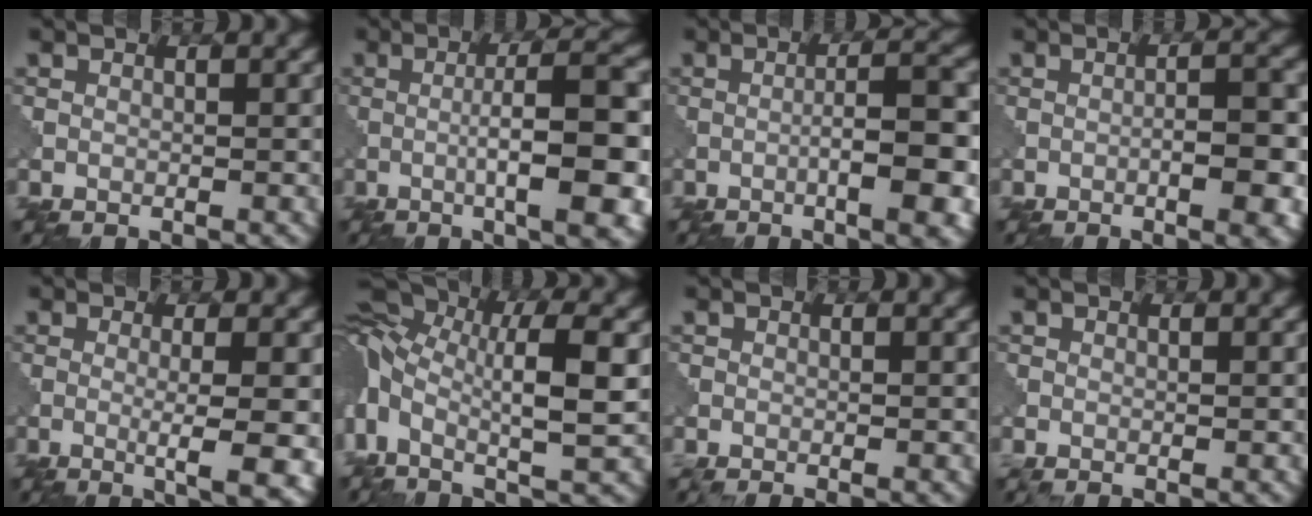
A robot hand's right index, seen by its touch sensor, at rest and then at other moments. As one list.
[{"total": 8.9, "force": [-1.6, 1.6, 8.6], "torque": [-0.104, 0.011, -0.022]}, {"total": 6.5, "force": [-2.0, 1.3, 6.1], "torque": [-0.074, 0.010, -0.029]}, {"total": 4.5, "force": [-1.8, 1.1, 4.0], "torque": [-0.051, 0.007, -0.021]}, {"total": 5.8, "force": [-1.1, 1.2, 5.6], "torque": [-0.080, -0.006, -0.010]}, {"total": 10.6, "force": [0.4, 4.5, 9.5], "torque": [-0.217, 0.003, 0.011]}, {"total": 1.8, "force": [-0.1, 1.0, 1.5], "torque": [0.003, 0.010, -0.016]}, {"total": 1.1, "force": [0.1, 0.6, 0.9], "torque": [0.004, 0.011, -0.007]}]